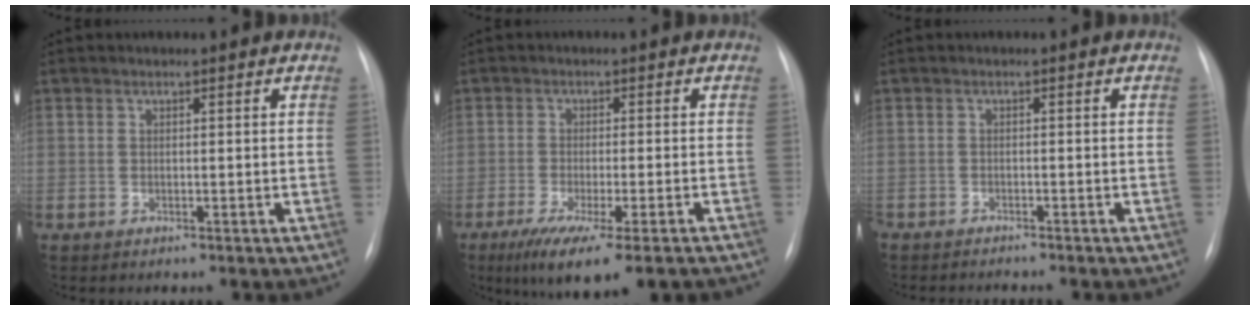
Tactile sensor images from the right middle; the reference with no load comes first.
{"total": 12.0, "force": [-8.7, 1.0, 8.1], "torque": [-0.118, -0.029, -0.133]}
{"total": 3.3, "force": [-3.2, 0.3, 1.0], "torque": [-0.011, -0.009, -0.046]}